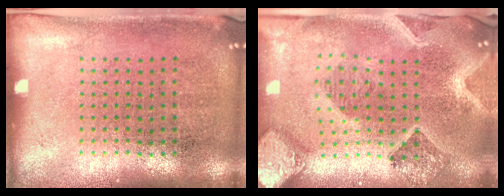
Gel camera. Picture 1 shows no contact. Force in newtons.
{"total": 3.0, "press": 2.6, "slide": 1.6}